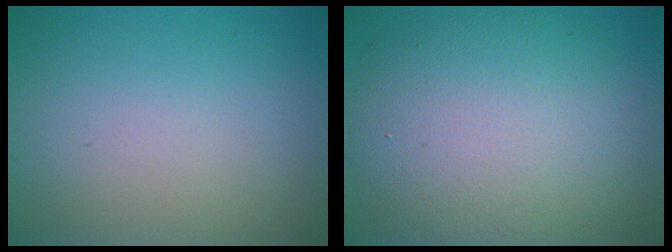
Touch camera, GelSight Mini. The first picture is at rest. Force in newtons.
{"total": 10.6, "press": 10.6, "slide": 0.7}